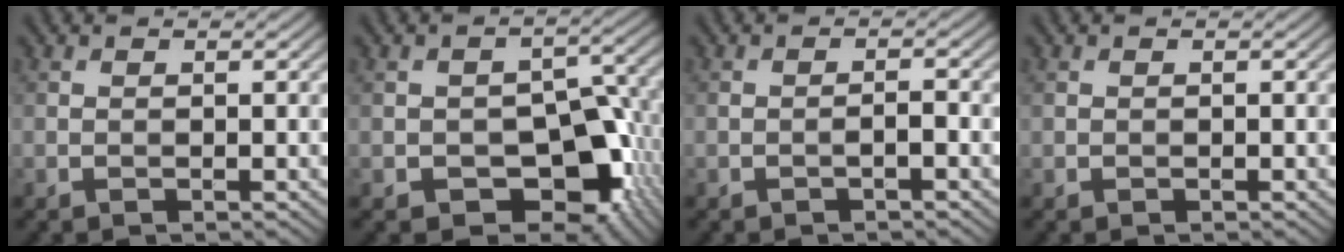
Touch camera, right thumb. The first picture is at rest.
{"total": 11.3, "force": [-4.1, 7.2, 7.7], "torque": [-0.101, -0.011, -0.066]}
{"total": 1.2, "force": [-0.7, 0.2, 1.0], "torque": [-0.015, 0.006, -0.014]}
{"total": 0.5, "force": [0.0, 0.5, 0.2], "torque": [-0.004, -0.002, 0.001]}